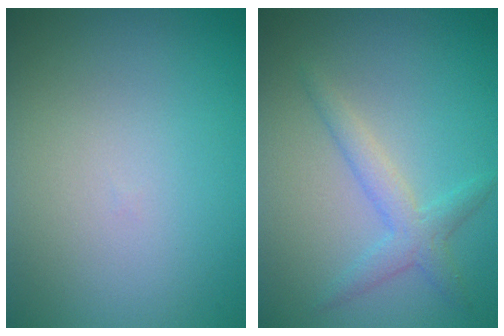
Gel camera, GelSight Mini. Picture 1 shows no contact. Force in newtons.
{"total": 2.4, "press": 2.4, "slide": 0.0}